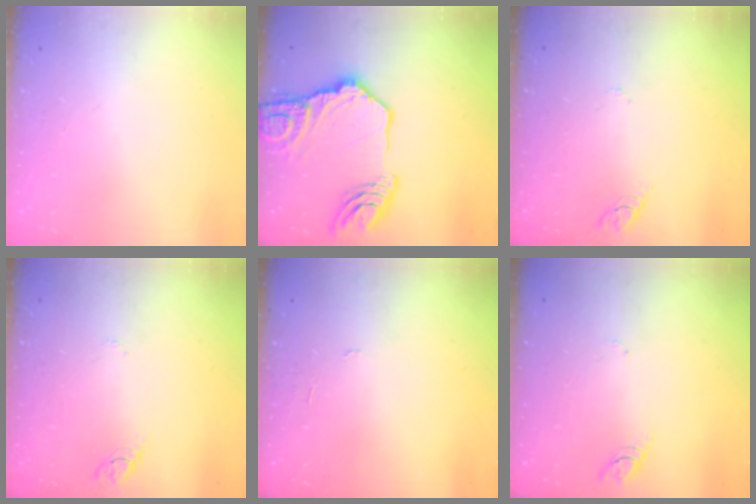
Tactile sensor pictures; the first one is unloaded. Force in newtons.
{"total": 20.0, "press": 19.8, "slide": 2.6}
{"total": 2.9, "press": 2.9, "slide": 0.2}
{"total": 2.9, "press": 2.9, "slide": 0.2}
{"total": 3.7, "press": 3.6, "slide": 0.3}
{"total": 3.0, "press": 2.9, "slide": 0.4}